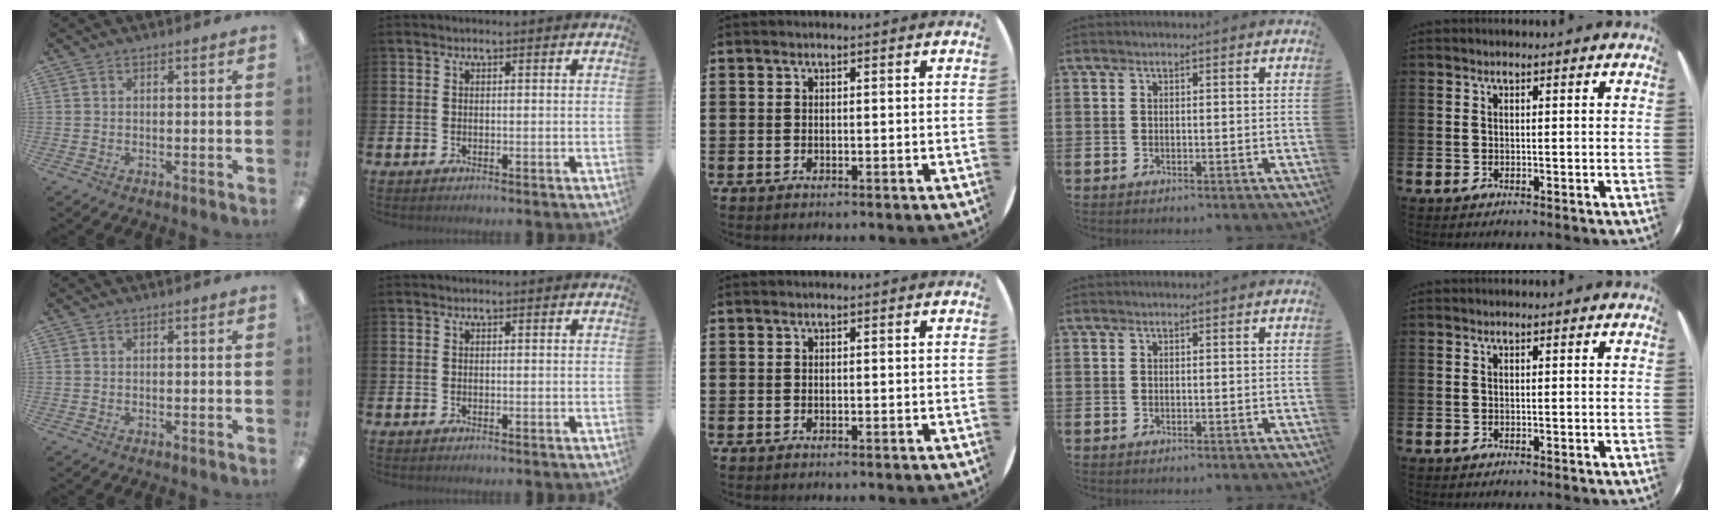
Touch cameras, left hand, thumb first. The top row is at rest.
{}